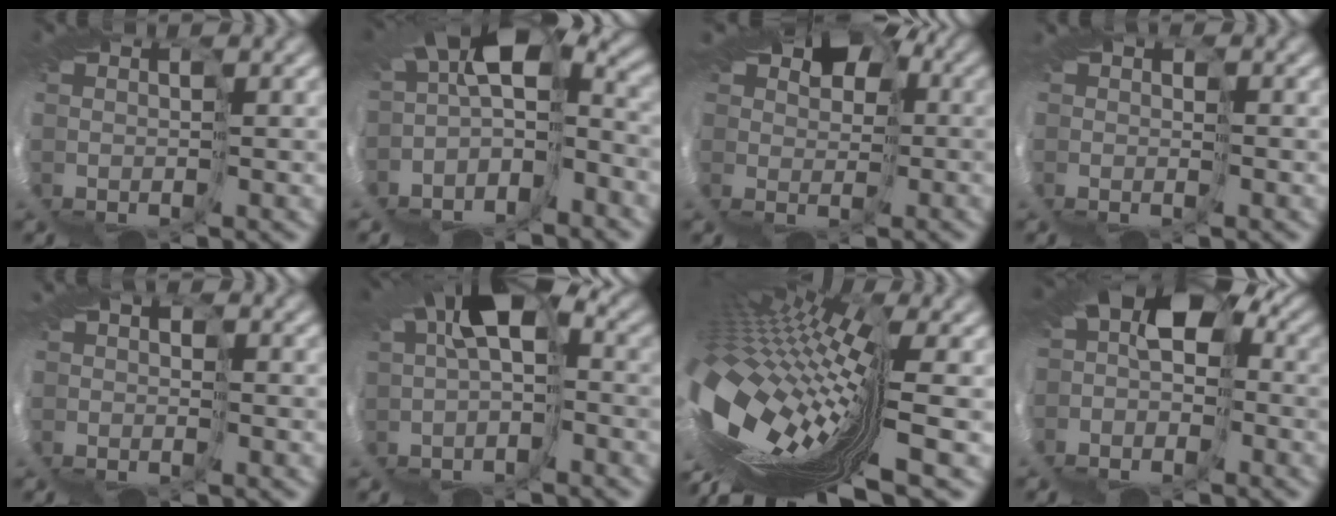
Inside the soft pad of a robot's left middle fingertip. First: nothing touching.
{"total": 6.6, "force": [-3.0, 2.4, 5.3], "torque": [-0.105, -0.016, -0.027]}
{"total": 11.3, "force": [0.6, 9.8, 5.6], "torque": [-0.118, -0.025, 0.016]}
{"total": 1.1, "force": [-0.8, 0.6, 0.3], "torque": [0.013, 0.001, -0.013]}
{"total": 1.0, "force": [-1.0, 0.0, -0.2], "torque": [0.026, 0.001, -0.017]}
{"total": 5.8, "force": [-0.4, 2.2, 5.3], "torque": [-0.078, -0.007, -0.001]}
{"total": 12.6, "force": [-1.7, 3.2, 12.1], "torque": [-0.233, -0.029, -0.025]}
{"total": 6.5, "force": [-1.4, 5.0, 3.9], "torque": [-0.056, -0.012, -0.016]}